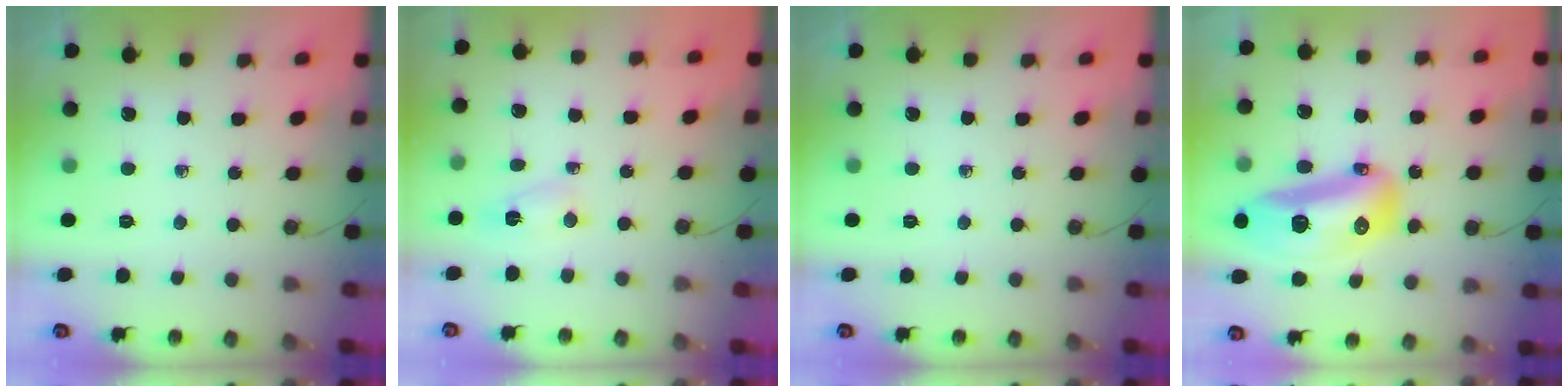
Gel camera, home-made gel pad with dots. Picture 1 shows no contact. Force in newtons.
{"total": 3.1, "press": 3.0, "slide": 0.4}
{"total": 0.0}
{"total": 19.0, "press": 18.8, "slide": 2.6}